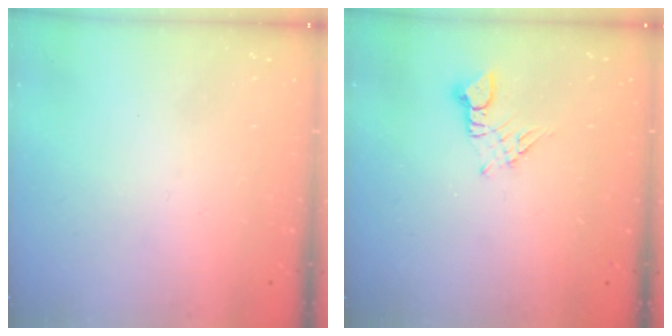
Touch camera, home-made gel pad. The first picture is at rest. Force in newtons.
{"total": 3.0, "press": 3.0, "slide": 0.3}